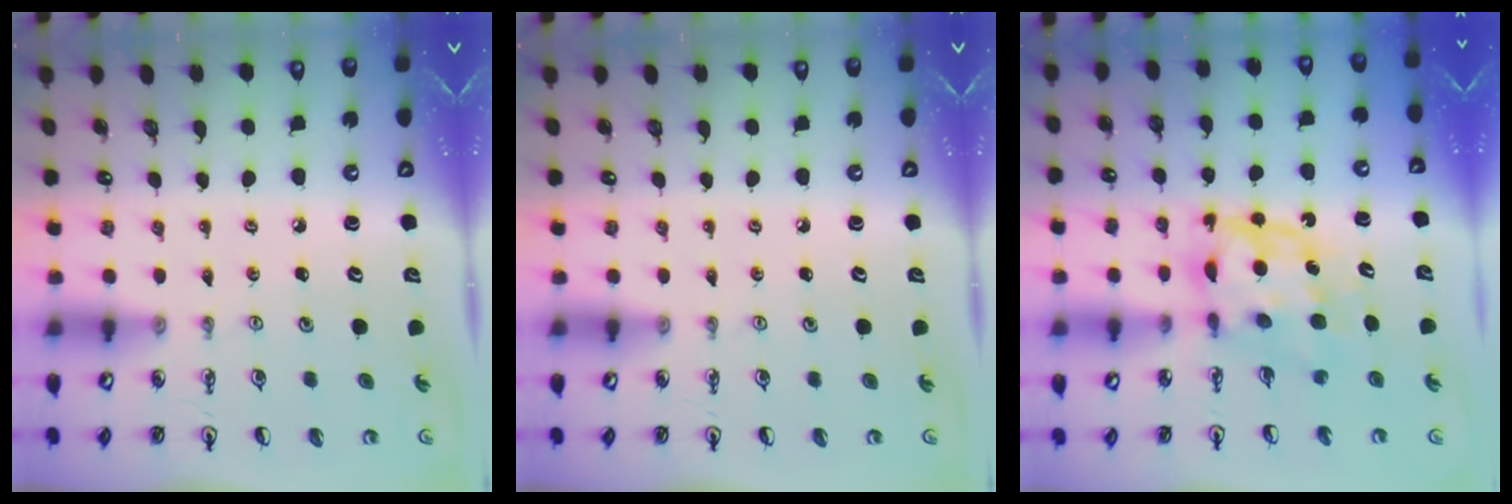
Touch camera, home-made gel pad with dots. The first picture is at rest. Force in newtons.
{"total": 0.0}
{"total": 7.1, "press": 7.1, "slide": 0.9}